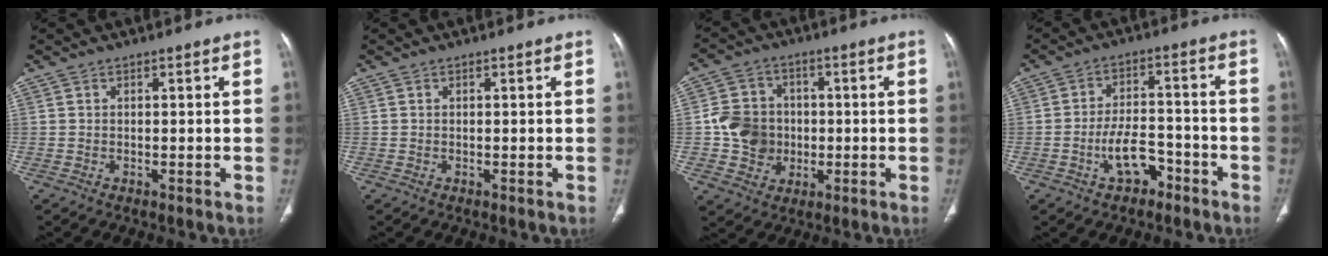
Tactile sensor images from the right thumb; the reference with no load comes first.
{"total": 0.0}
{"total": 9.7, "force": [-0.8, 8.7, 4.1], "torque": [-0.039, 0.011, -0.016]}
{"total": 7.2, "force": [-3.9, 3.9, 4.7], "torque": [-0.069, 0.040, -0.066]}